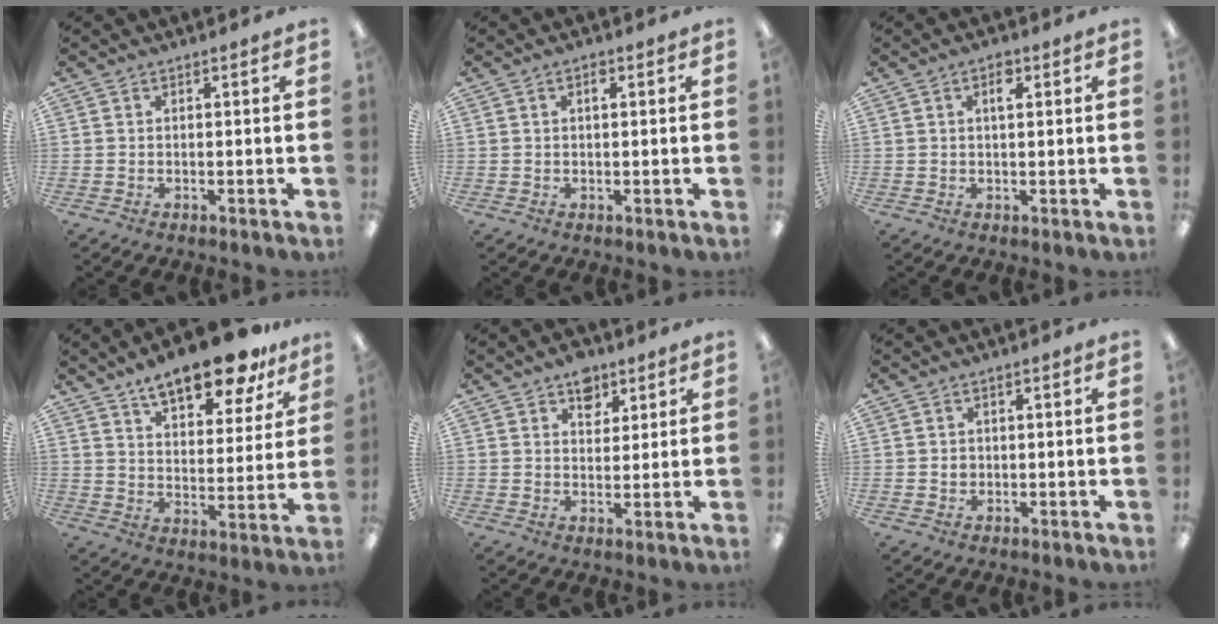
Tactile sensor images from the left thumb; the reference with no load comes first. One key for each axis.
{"total": 1.5, "fx": 0.6, "fy": 0.7, "fz": 1.2, "tx": -0.017, "ty": 0.003, "tz": 0.007}
{"total": 2.9, "fx": 1.2, "fy": 1.3, "fz": 2.3, "tx": -0.034, "ty": 0.001, "tz": 0.016}
{"total": 15.7, "fx": 12.4, "fy": 5.2, "fz": 8.1, "tx": -0.123, "ty": -0.072, "tz": 0.211}
{"total": 6.5, "fx": 4.2, "fy": 4.2, "fz": 2.6, "tx": -0.015, "ty": -0.014, "tz": 0.070}
{"total": 1.5, "fx": 0.1, "fy": 1.3, "fz": 0.7, "tx": -0.015, "ty": 0.006, "tz": -0.001}